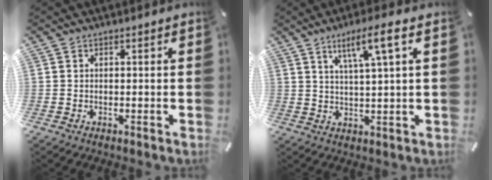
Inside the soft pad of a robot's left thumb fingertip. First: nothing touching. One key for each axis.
{"total": 7.8, "fx": 3.9, "fy": 0.5, "fz": 6.7, "tx": -0.132, "ty": -0.006, "tz": 0.064}